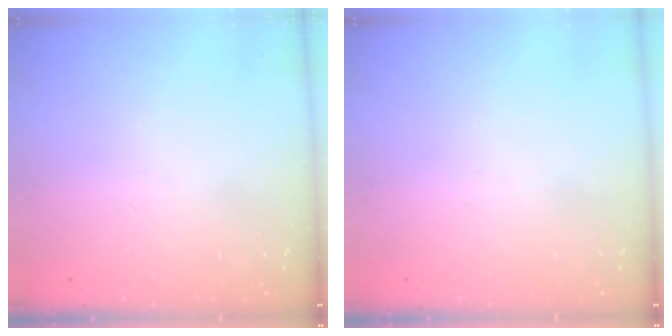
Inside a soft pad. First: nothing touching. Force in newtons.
{"total": 0.0}